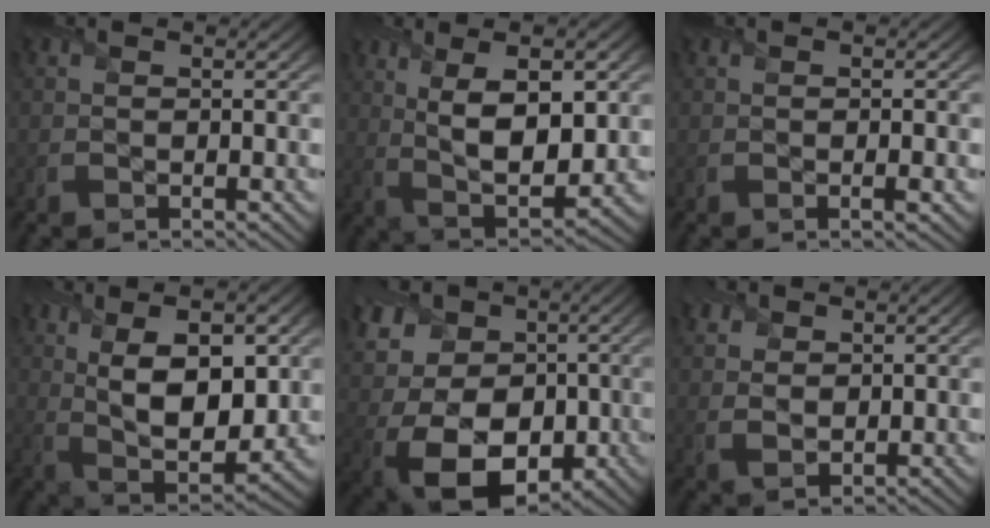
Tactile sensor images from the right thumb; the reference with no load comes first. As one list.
[{"total": 10.8, "force": [2.3, 4.6, 9.4], "torque": [-0.183, -0.007, 0.045]}, {"total": 1.1, "force": [0.0, 0.0, 1.1], "torque": [-0.018, 0.000, 0.000]}, {"total": 12.7, "force": [2.8, 5.9, 10.8], "torque": [-0.195, -0.005, 0.050]}, {"total": 15.9, "force": [0.6, 12.1, 10.2], "torque": [-0.235, 0.010, 0.004]}, {"total": 3.4, "force": [2.1, 2.0, 1.8], "torque": [-0.047, 0.002, 0.045]}]